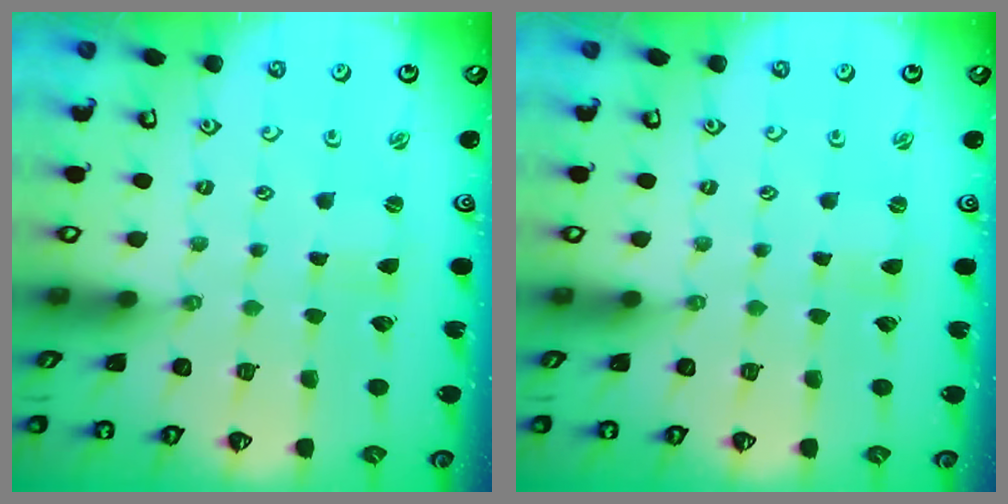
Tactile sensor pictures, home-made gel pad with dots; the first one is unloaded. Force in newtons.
{"total": 0.0}